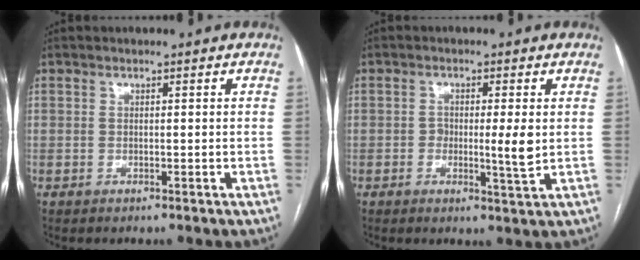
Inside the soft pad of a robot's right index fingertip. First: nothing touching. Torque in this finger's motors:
{"motor_torque": [0.02, 0.04, 0.17, 0.01]}